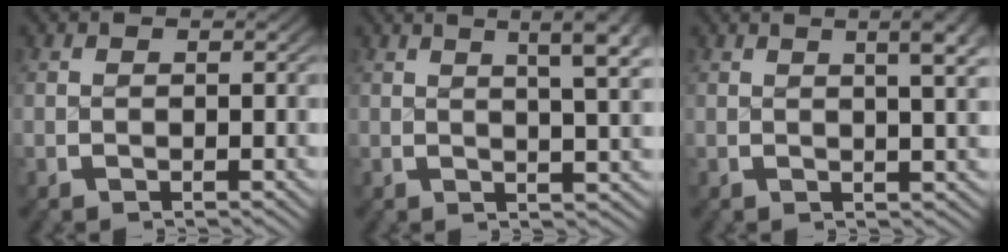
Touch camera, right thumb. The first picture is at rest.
{"total": 6.9, "force": [3.0, 2.6, 5.7], "torque": [-0.054, 0.012, 0.039]}
{"total": 5.1, "force": [2.2, 1.7, 4.3], "torque": [-0.039, 0.012, 0.028]}